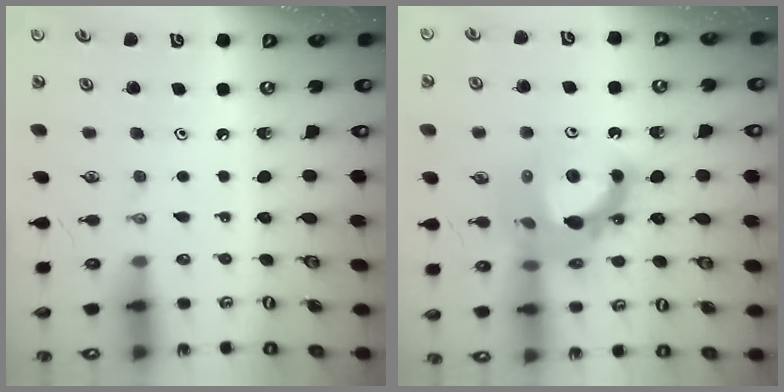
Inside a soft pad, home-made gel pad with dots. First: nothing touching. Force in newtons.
{"total": 15.4, "press": 15.4, "slide": 1.2}